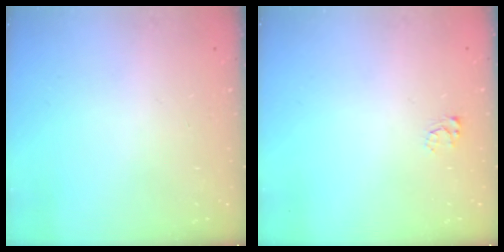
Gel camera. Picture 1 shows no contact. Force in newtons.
{"total": 3.1, "press": 3.1, "slide": 0.3}